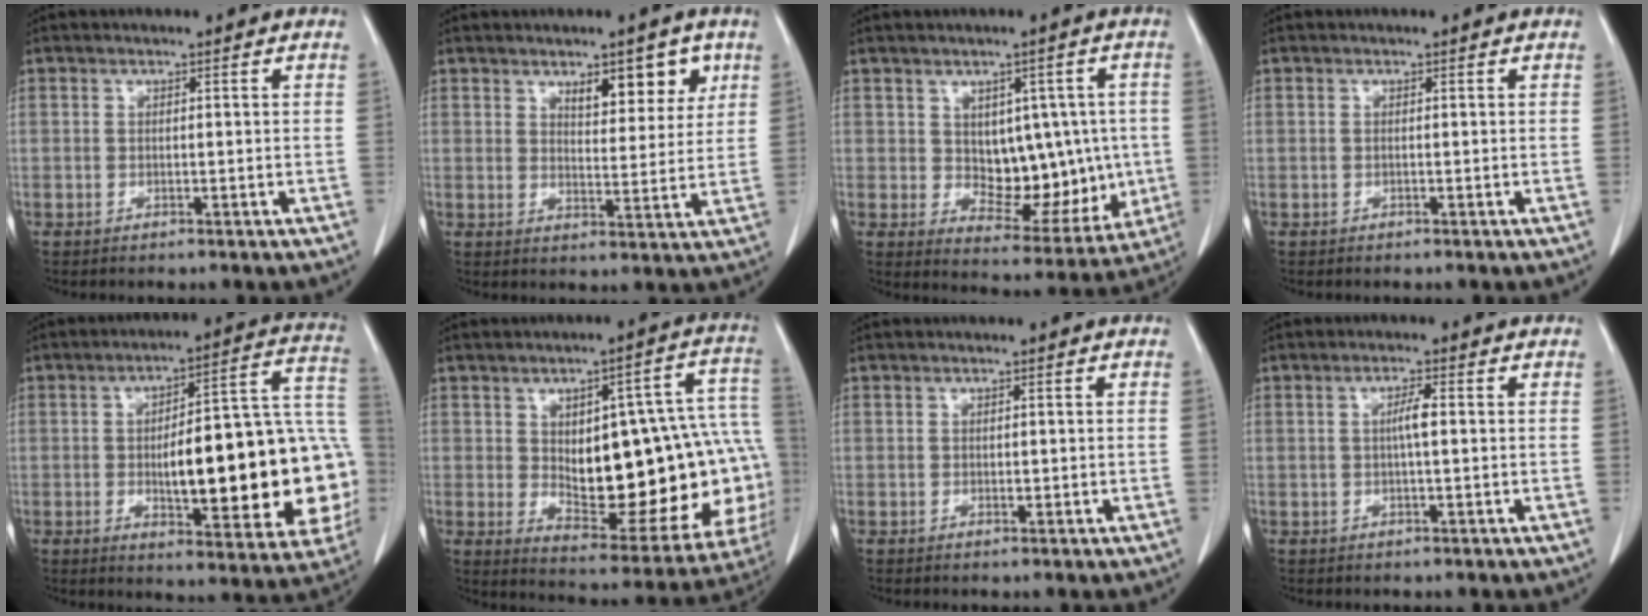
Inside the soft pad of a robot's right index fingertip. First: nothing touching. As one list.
[{"total": 6.4, "force": [3.6, 2.7, 4.6], "torque": [-0.055, -0.003, 0.051]}, {"total": 11.4, "force": [0.4, 6.7, 9.2], "torque": [-0.104, 0.013, 0.030]}, {"total": 0.0}, {"total": 24.5, "force": [-3.2, 6.5, 23.4], "torque": [-0.241, 0.037, -0.026]}, {"total": 25.8, "force": [-0.7, 9.7, 24.0], "torque": [-0.248, 0.033, 0.024]}, {"total": 0.8, "force": [0.0, 0.4, 0.7], "torque": [-0.011, -0.001, 0.001]}, {"total": 2.5, "force": [0.1, 0.1, 2.5], "torque": [-0.047, 0.002, 0.002]}]